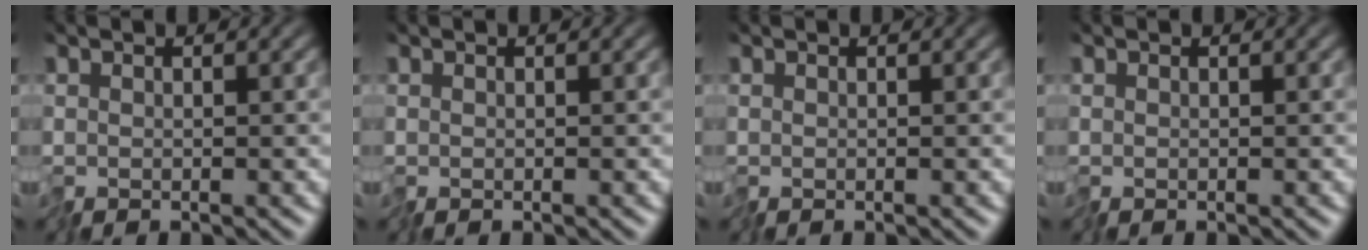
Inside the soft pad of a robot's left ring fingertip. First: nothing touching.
{"total": 0.0}
{"total": 0.0}
{"total": 0.0}